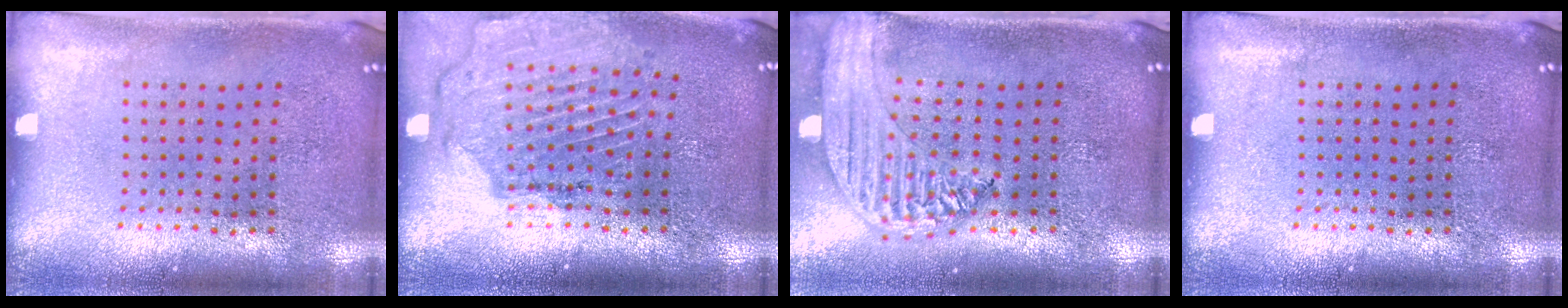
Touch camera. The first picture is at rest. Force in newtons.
{"total": 1.6, "press": 1.6, "slide": 0.2}
{"total": 2.0, "press": 1.9, "slide": 0.7}
{"total": 0.0}